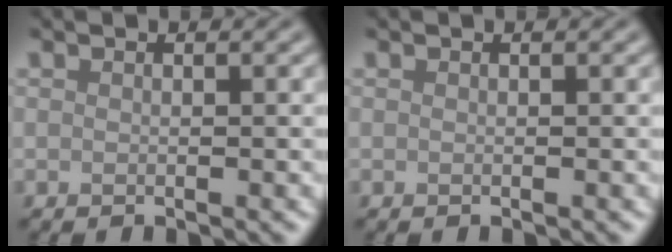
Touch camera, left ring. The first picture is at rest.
{"total": 0.0}